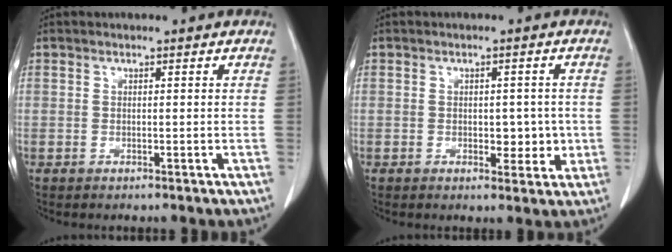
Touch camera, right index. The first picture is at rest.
{"total": 3.9, "force": [-0.4, 2.4, 3.0], "torque": [-0.028, 0.002, 0.001]}